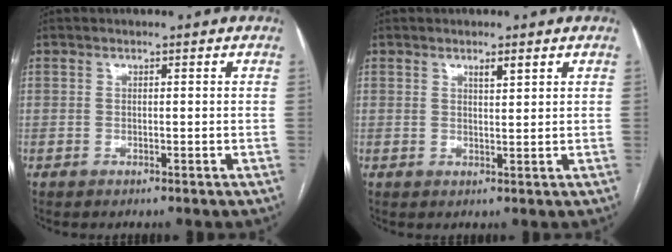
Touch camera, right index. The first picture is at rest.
{"total": 1.7, "force": [1.1, 0.2, 1.2], "torque": [-0.024, -0.001, 0.021]}